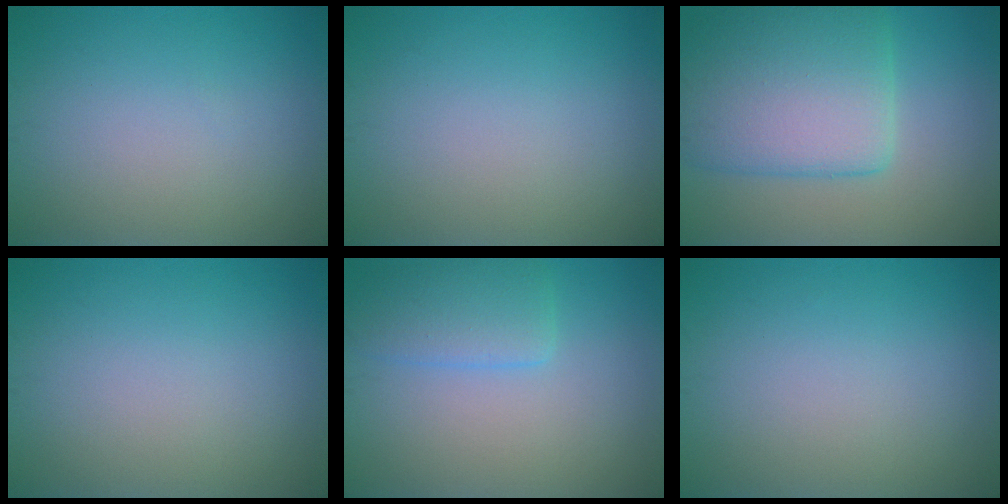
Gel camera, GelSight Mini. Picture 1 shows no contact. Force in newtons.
{"total": 0.0}
{"total": 8.4, "press": 8.3, "slide": 0.6}
{"total": 0.0}
{"total": 3.2, "press": 3.2, "slide": 0.2}
{"total": 0.0}